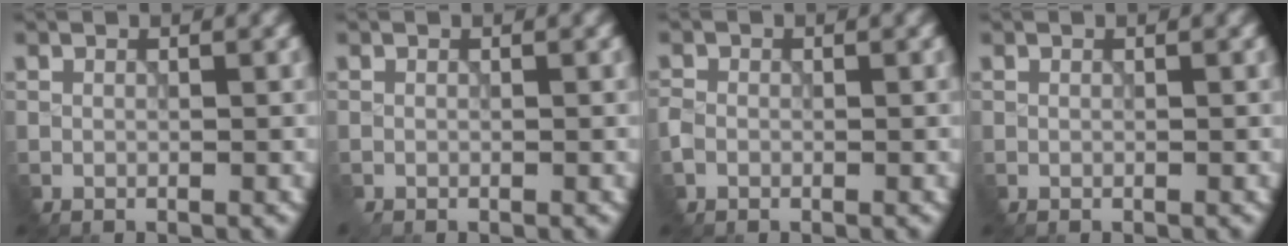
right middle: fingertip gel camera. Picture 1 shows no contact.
{"total": 0.7, "force": [-0.5, 0.3, 0.4], "torque": [0.003, 0.004, -0.008]}
{"total": 1.1, "force": [-0.7, 0.8, 0.2], "torque": [-0.015, 0.002, -0.022]}
{"total": 0.0}